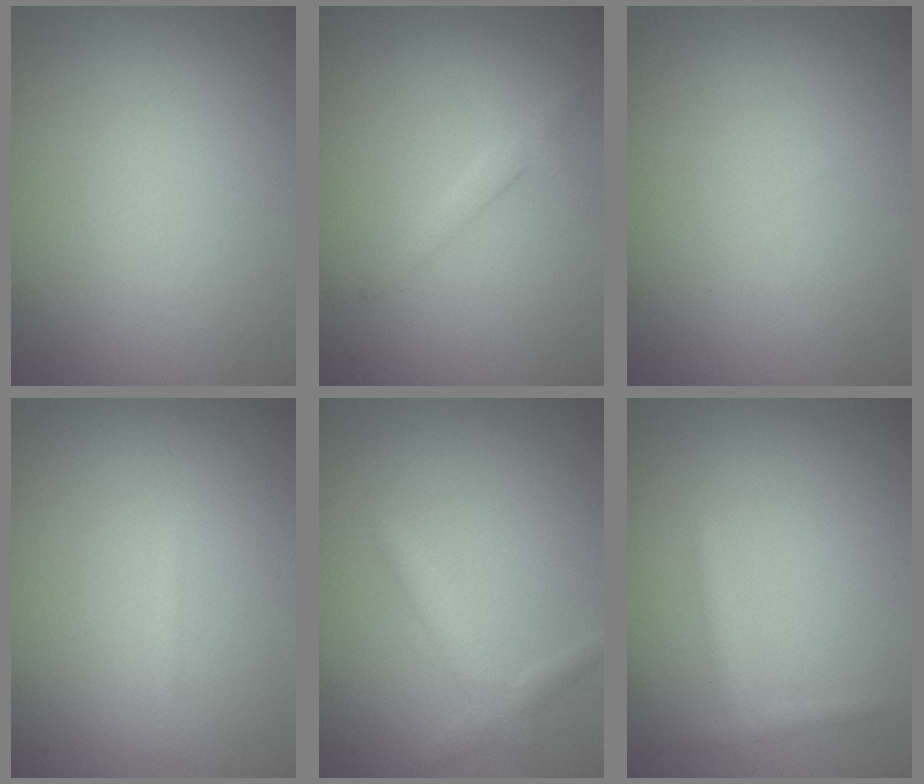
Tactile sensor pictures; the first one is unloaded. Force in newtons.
{"total": 1.8, "press": 1.8, "slide": 0.1}
{"total": 0.0}
{"total": 0.5, "press": 0.5, "slide": 0.0}
{"total": 1.9, "press": 1.9, "slide": 0.1}
{"total": 1.1, "press": 1.1, "slide": 0.0}